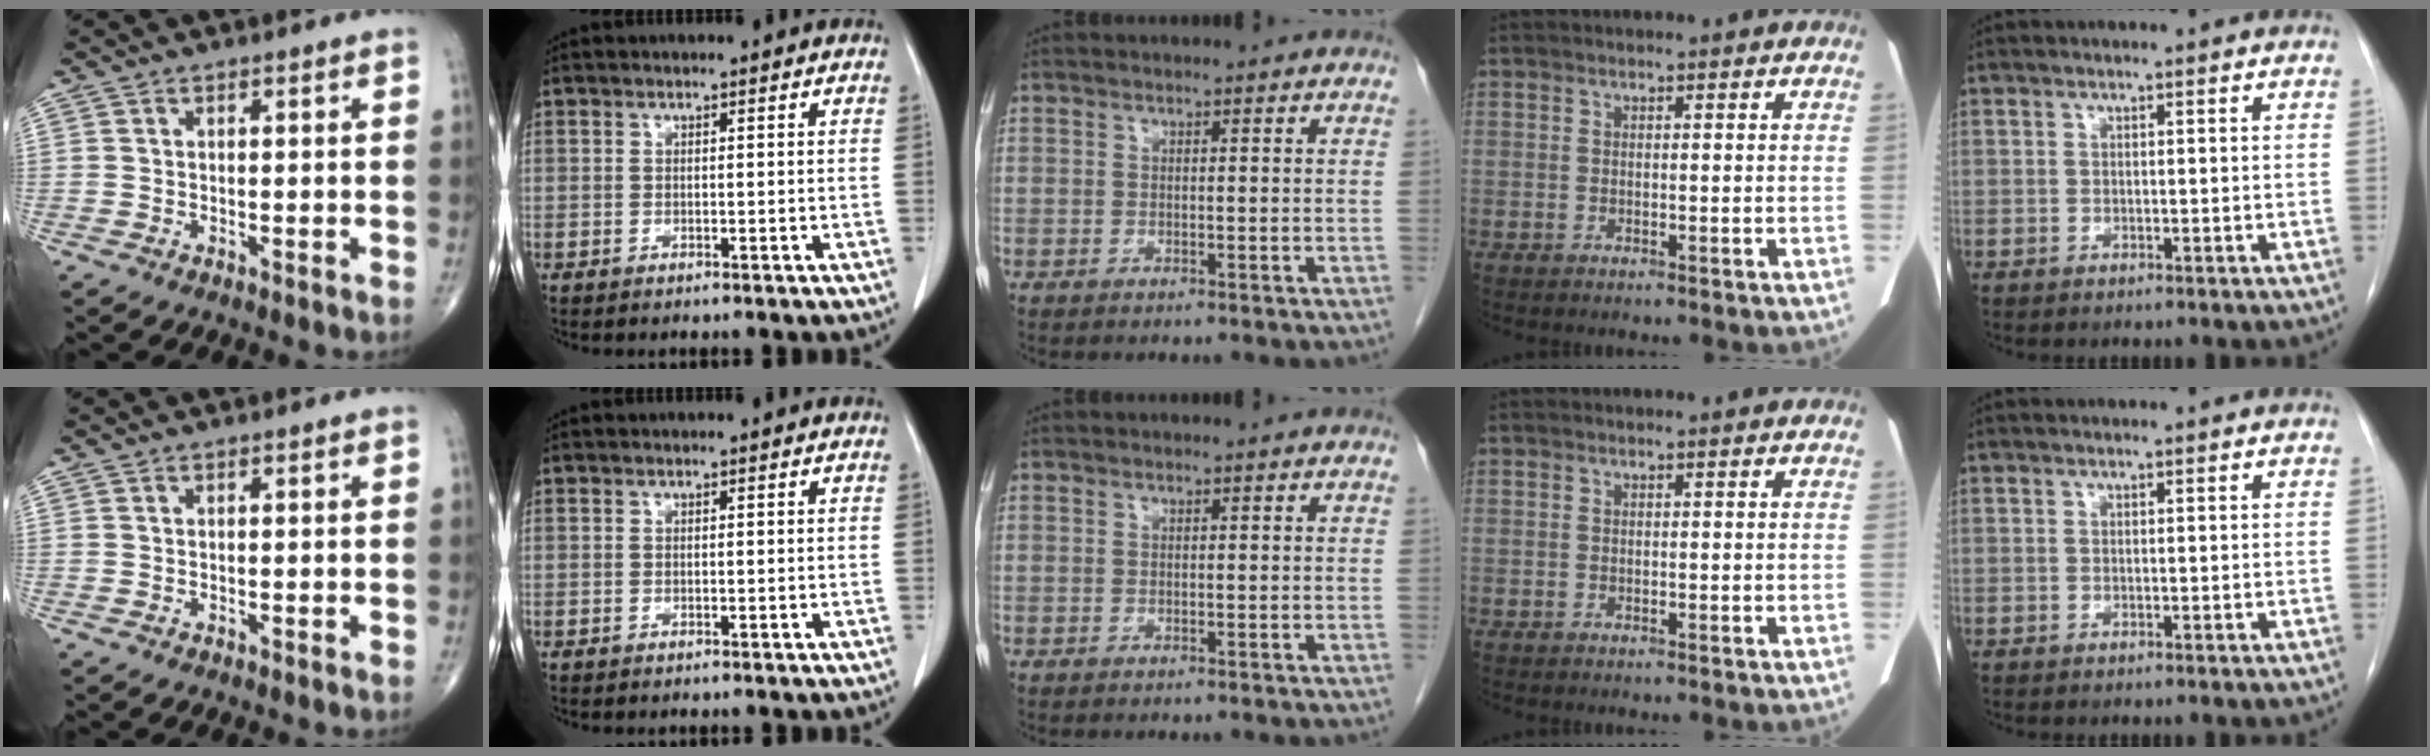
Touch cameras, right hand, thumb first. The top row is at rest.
{}